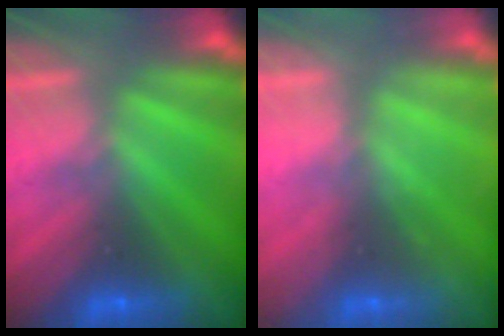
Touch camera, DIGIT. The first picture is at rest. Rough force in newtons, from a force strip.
{"total": 2.2}